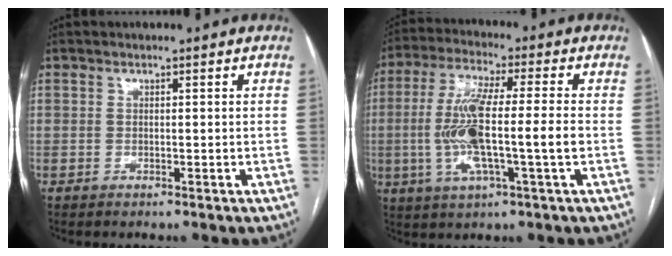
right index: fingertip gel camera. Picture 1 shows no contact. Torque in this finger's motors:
{"motor_torque": [2.08, -0.07, 0.85, 0.21]}